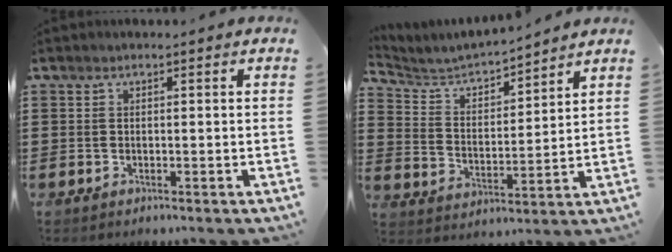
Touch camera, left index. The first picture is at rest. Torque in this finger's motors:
{"motor_torque": [1.08, 1.06, -0.04, 0.02]}